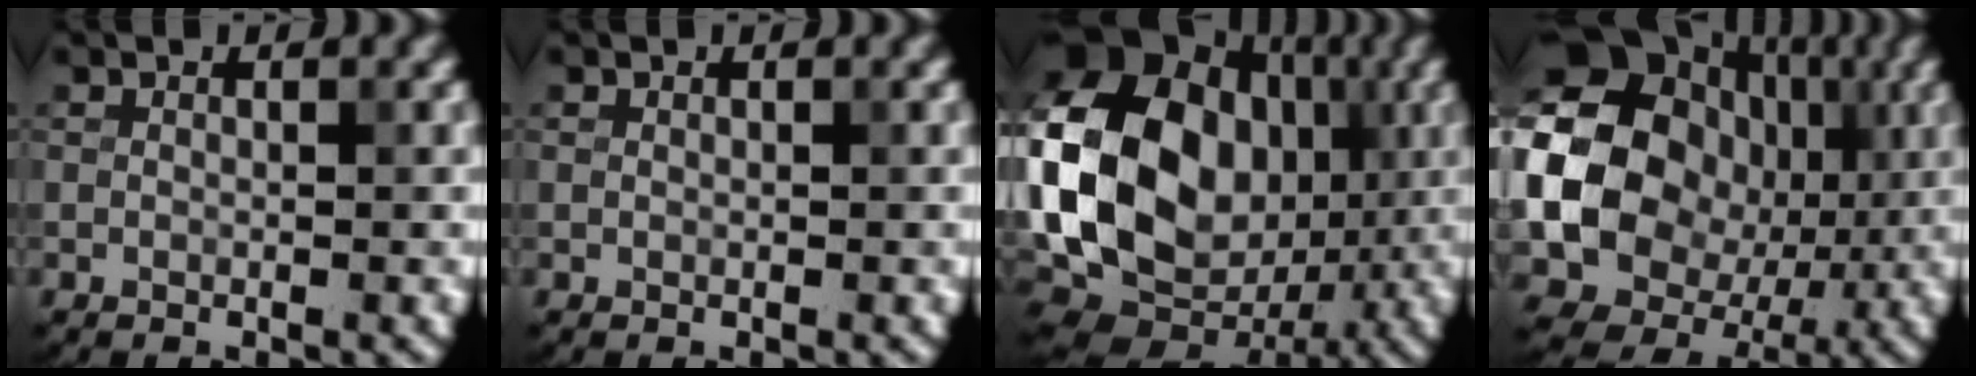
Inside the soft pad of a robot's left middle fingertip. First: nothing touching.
{"total": 0.0}
{"total": 16.6, "force": [-0.2, 12.7, 10.7], "torque": [-0.217, 0.011, -0.025]}
{"total": 21.4, "force": [0.9, 18.6, 10.6], "torque": [-0.207, 0.017, -0.016]}